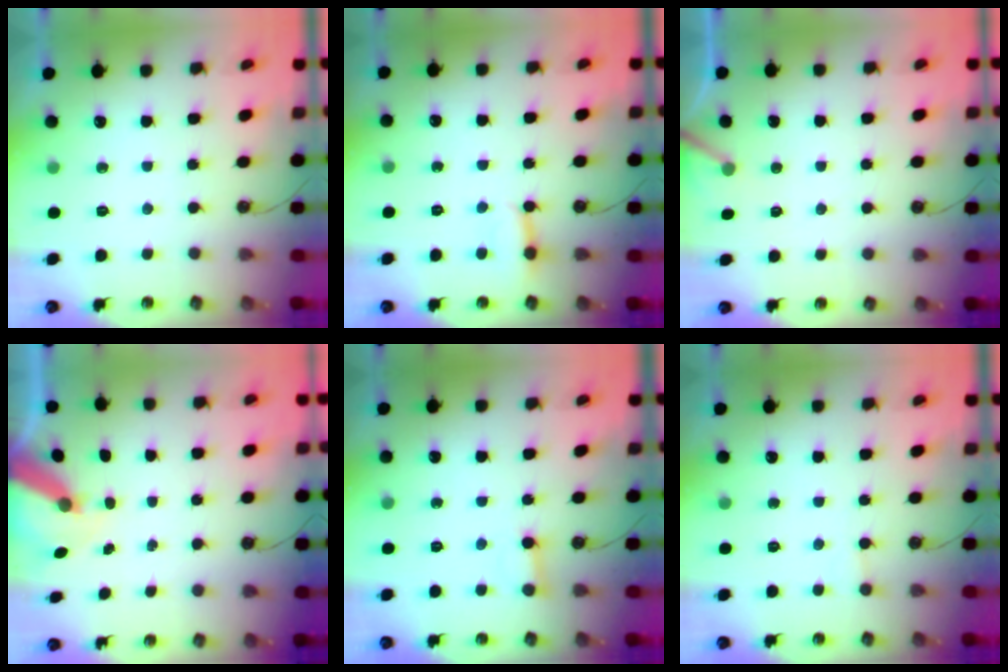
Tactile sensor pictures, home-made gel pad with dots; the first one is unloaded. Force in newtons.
{"total": 2.8, "press": 2.8, "slide": 0.3}
{"total": 2.9, "press": 2.9, "slide": 0.2}
{"total": 8.3, "press": 8.3, "slide": 0.8}
{"total": 4.2, "press": 4.2, "slide": 0.3}
{"total": 2.9, "press": 2.9, "slide": 0.2}